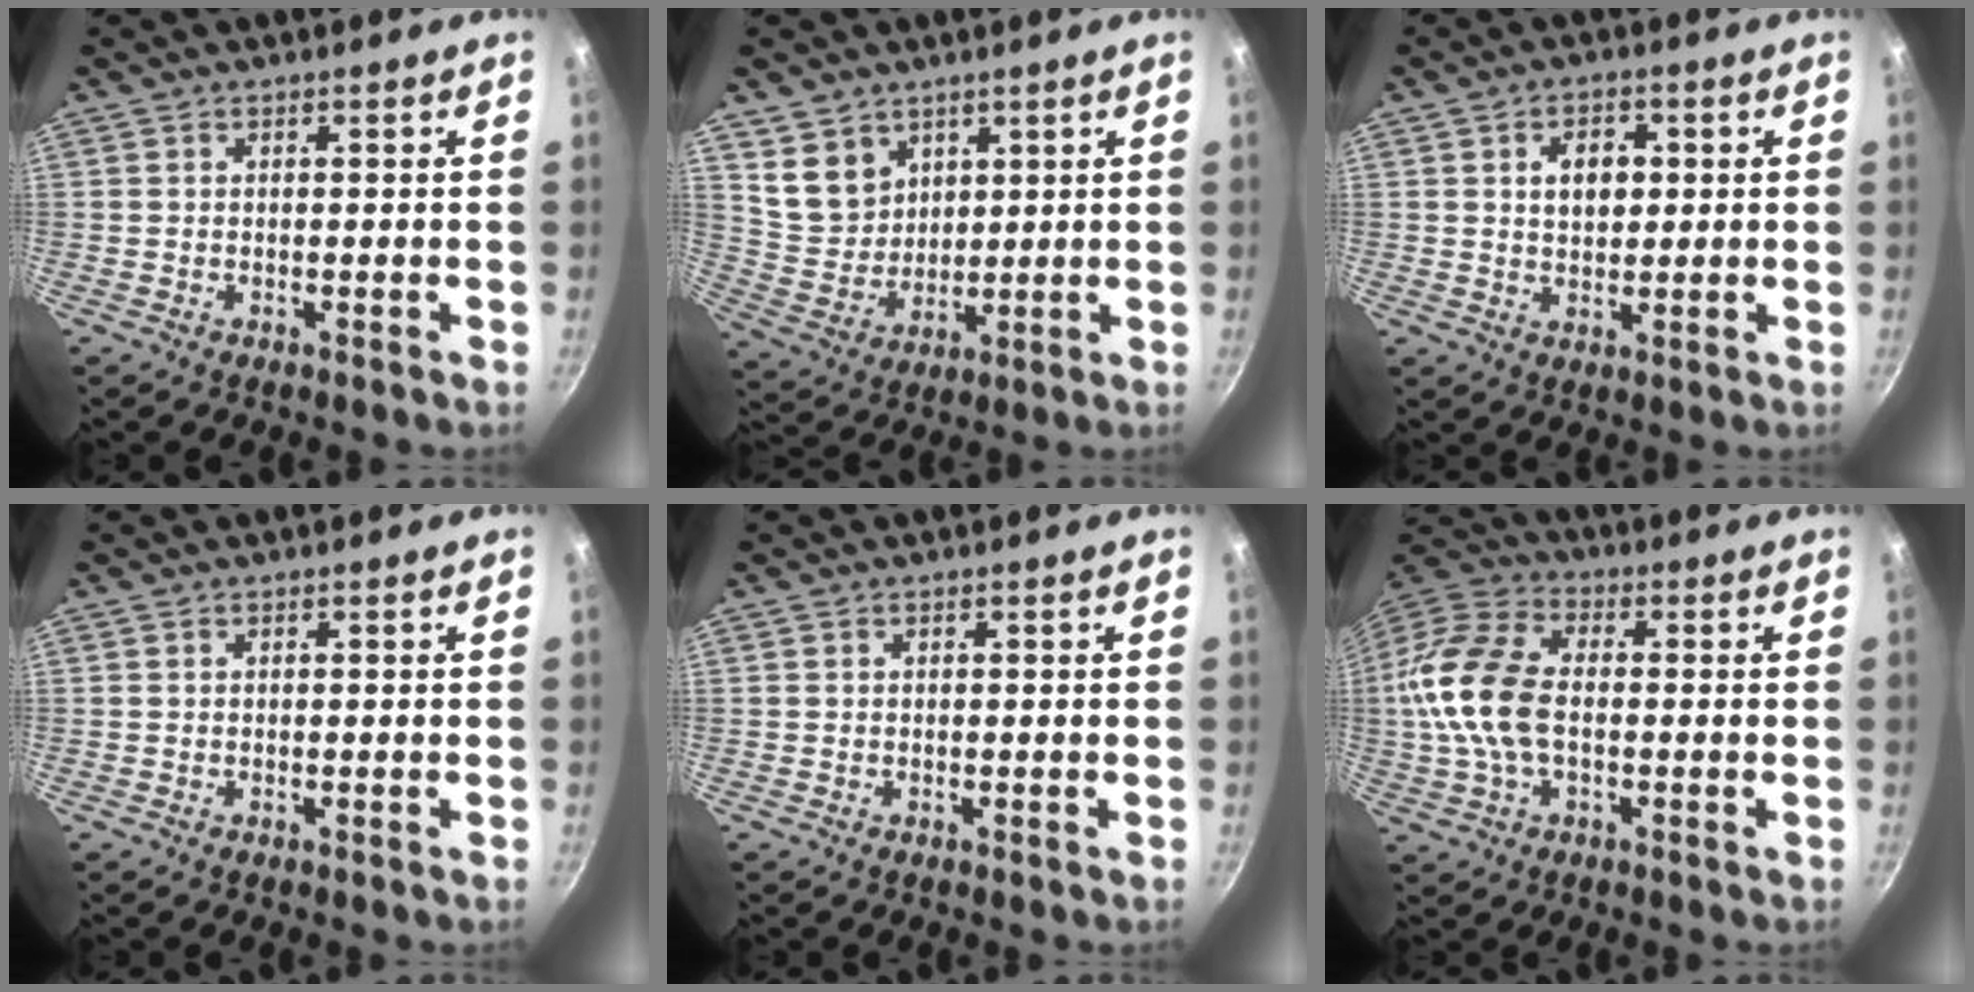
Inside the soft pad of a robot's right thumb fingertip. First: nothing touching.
{"total": 8.6, "force": [4.6, 6.6, 2.9], "torque": [-0.025, -0.019, 0.105]}
{"total": 6.0, "force": [1.3, 4.2, 4.1], "torque": [-0.044, 0.002, 0.021]}
{"total": 0.0}
{"total": 0.0}
{"total": 15.5, "force": [-0.7, 9.4, 12.4], "torque": [-0.240, 0.031, -0.029]}